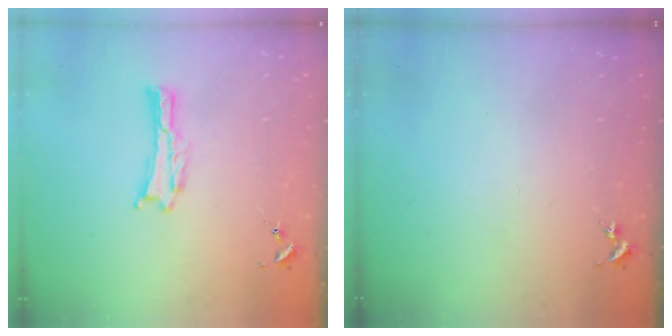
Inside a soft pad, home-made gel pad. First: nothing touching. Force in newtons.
{"total": 0.0}